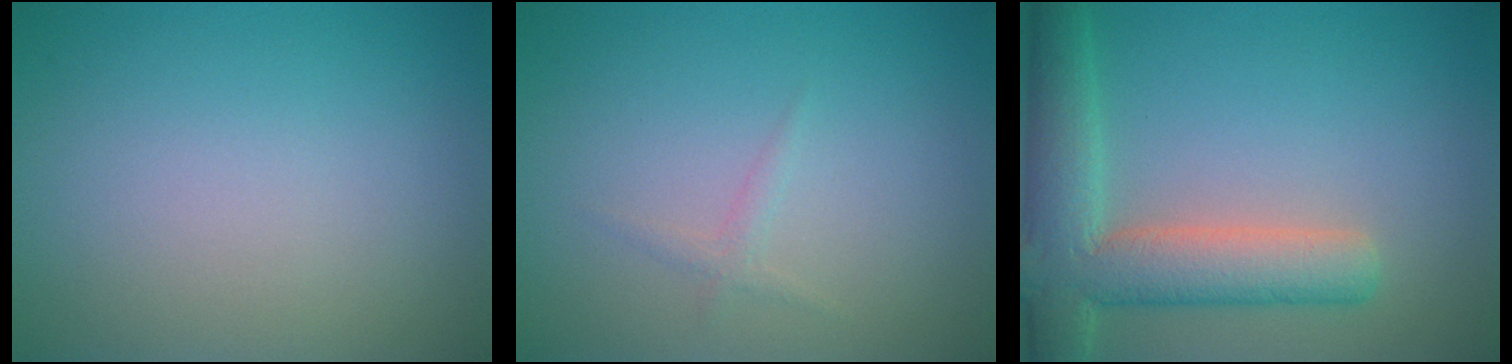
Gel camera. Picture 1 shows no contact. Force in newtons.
{"total": 0.8, "press": 0.8, "slide": 0.1}
{"total": 7.3, "press": 7.2, "slide": 0.8}